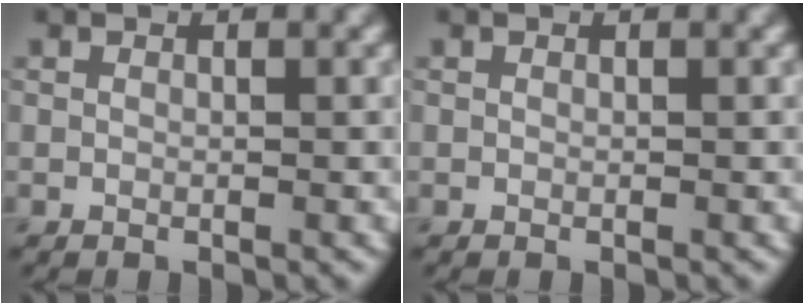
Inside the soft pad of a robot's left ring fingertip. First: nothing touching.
{"total": 0.0}